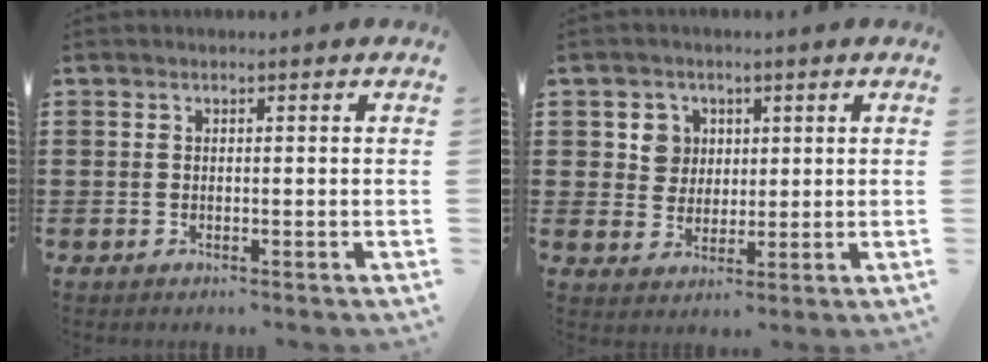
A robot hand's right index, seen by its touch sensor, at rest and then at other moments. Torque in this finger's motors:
{"motor_torque": [0.31, -0.30, 0.10, 0.00]}